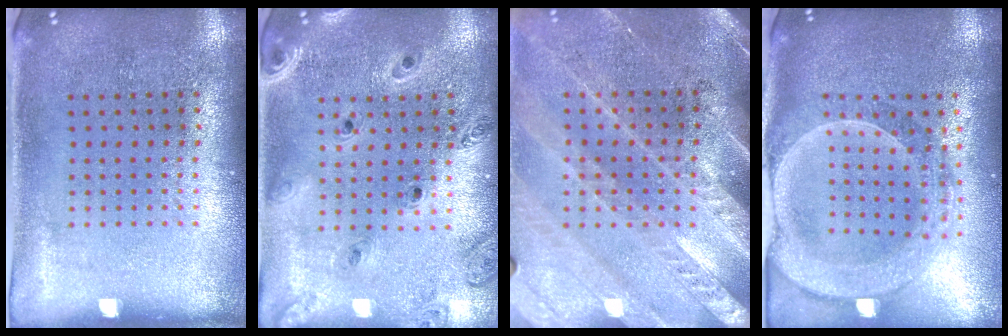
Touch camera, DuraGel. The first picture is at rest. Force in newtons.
{"total": 1.3, "press": 1.3, "slide": 0.2}
{"total": 3.0, "press": 2.6, "slide": 1.4}
{"total": 2.6, "press": 2.3, "slide": 1.2}